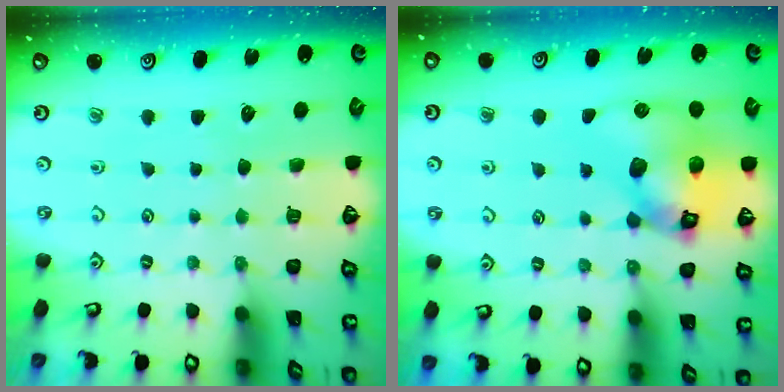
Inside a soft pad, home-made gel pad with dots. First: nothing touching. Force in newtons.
{"total": 13.5, "press": 13.3, "slide": 1.9}